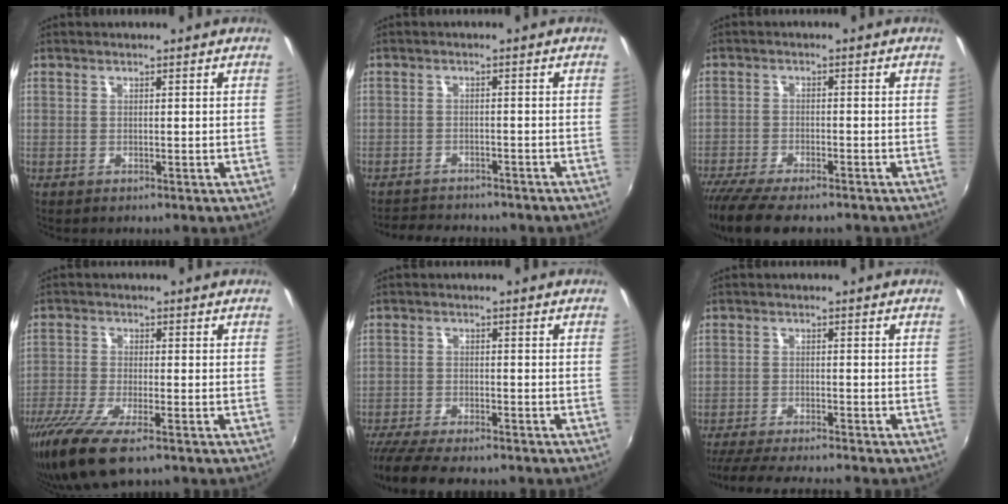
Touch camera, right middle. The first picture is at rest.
{"total": 8.2, "force": [-7.3, 2.6, 2.5], "torque": [-0.067, -0.005, -0.104]}
{"total": 11.7, "force": [-9.7, 2.6, 6.0], "torque": [-0.137, -0.041, -0.164]}
{"total": 10.4, "force": [-7.0, 2.4, 7.3], "torque": [-0.167, -0.038, -0.133]}
{"total": 11.6, "force": [-10.0, 2.1, 5.5], "torque": [-0.126, -0.037, -0.166]}
{"total": 10.9, "force": [-9.8, 0.3, 4.8], "torque": [-0.112, -0.017, -0.159]}